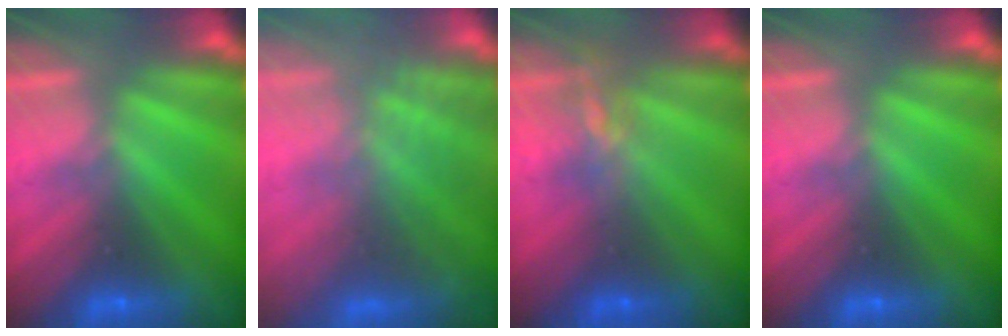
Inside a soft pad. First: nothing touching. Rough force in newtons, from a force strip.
{"total": 7.4}
{"total": 4.9}
{"total": 0.0}